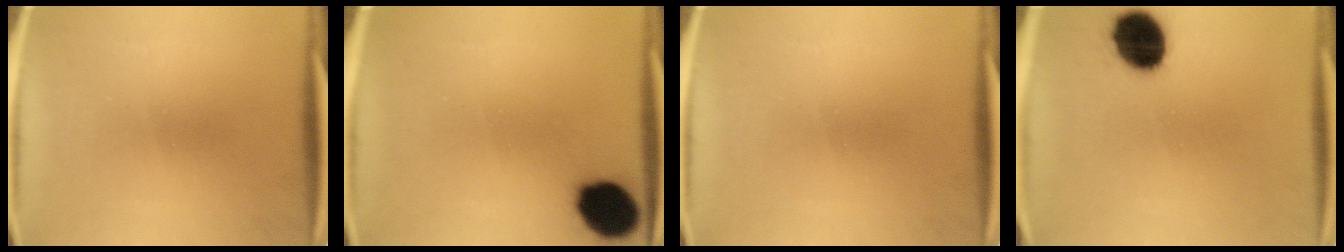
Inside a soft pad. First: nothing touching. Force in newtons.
{"total": 12.2}
{"total": 0.0}
{"total": 13.3}